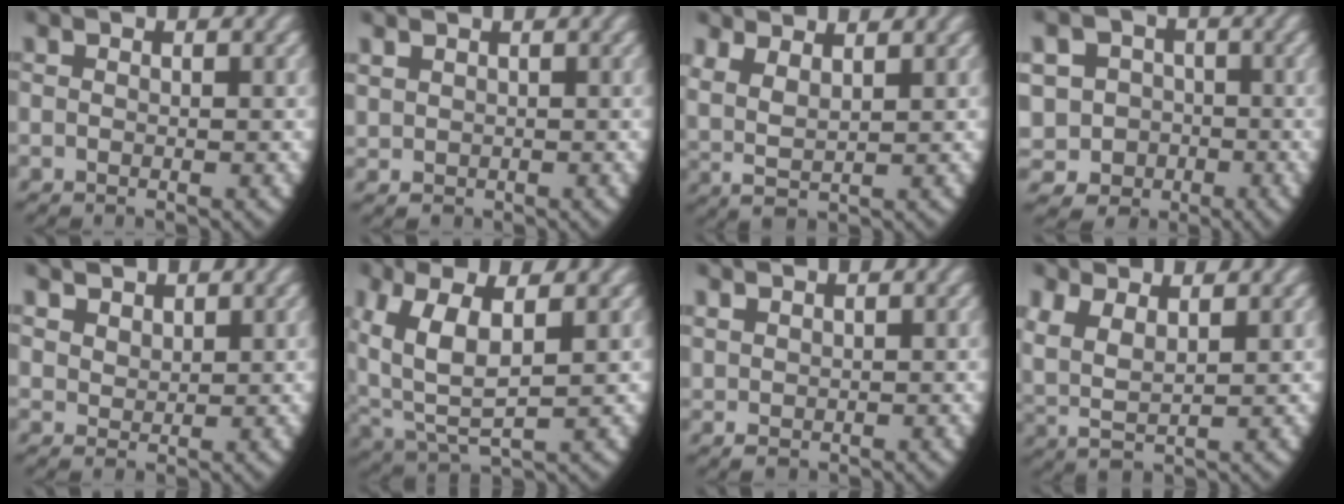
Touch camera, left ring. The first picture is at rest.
{"total": 1.3, "force": [0.6, 1.1, 0.3], "torque": [-0.022, -0.013, 0.026]}
{"total": 5.2, "force": [2.0, 3.6, 3.2], "torque": [-0.093, -0.007, 0.037]}
{"total": 13.7, "force": [-2.6, 12.9, 3.9], "torque": [-0.116, -0.051, -0.051]}
{"total": 2.4, "force": [2.3, 0.7, 0.4], "torque": [-0.010, -0.004, 0.051]}
{"total": 7.7, "force": [1.7, 4.8, 5.8], "torque": [-0.140, -0.026, 0.048]}
{"total": 1.0, "force": [0.8, 0.5, 0.3], "torque": [-0.012, -0.008, 0.028]}
{"total": 6.0, "force": [1.7, 4.4, 3.7], "torque": [-0.117, -0.016, 0.033]}